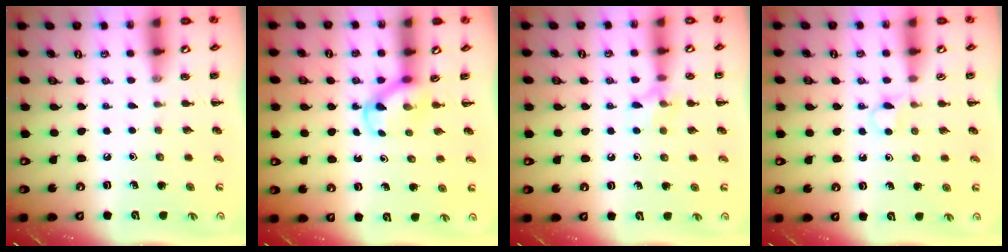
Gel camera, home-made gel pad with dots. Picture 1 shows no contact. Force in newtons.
{"total": 3.6, "press": 3.5, "slide": 0.6}
{"total": 7.5, "press": 7.4, "slide": 1.4}
{"total": 3.1, "press": 2.9, "slide": 1.3}